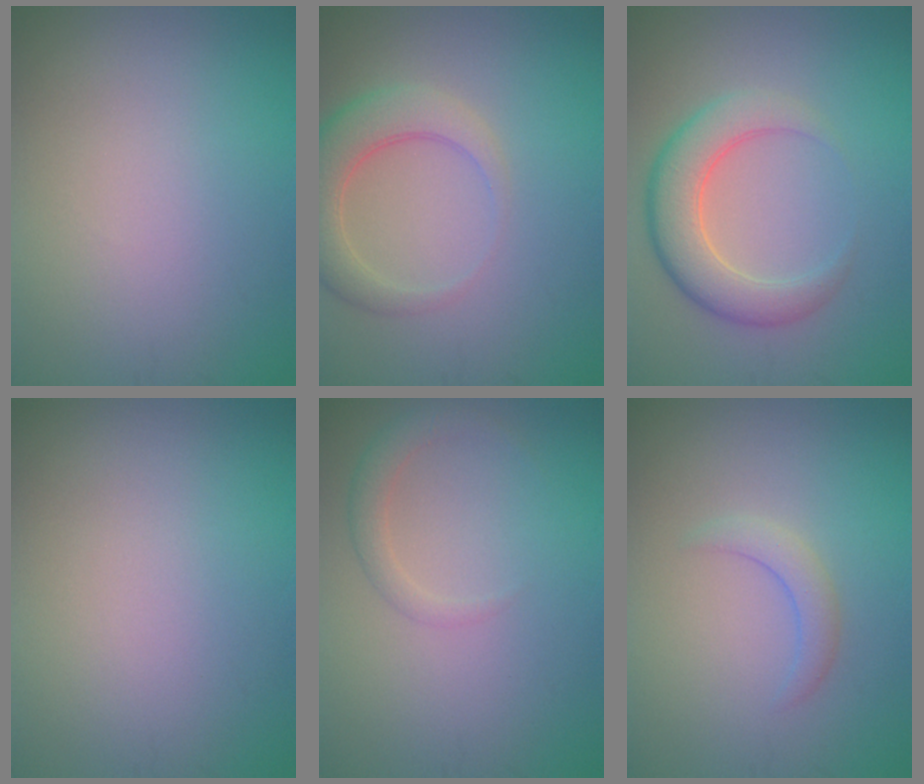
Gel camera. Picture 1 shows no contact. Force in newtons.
{"total": 4.6, "press": 4.6, "slide": 0.4}
{"total": 5.4, "press": 5.4, "slide": 0.3}
{"total": 0.0}
{"total": 1.8, "press": 1.8, "slide": 0.1}
{"total": 1.7, "press": 1.7, "slide": 0.2}